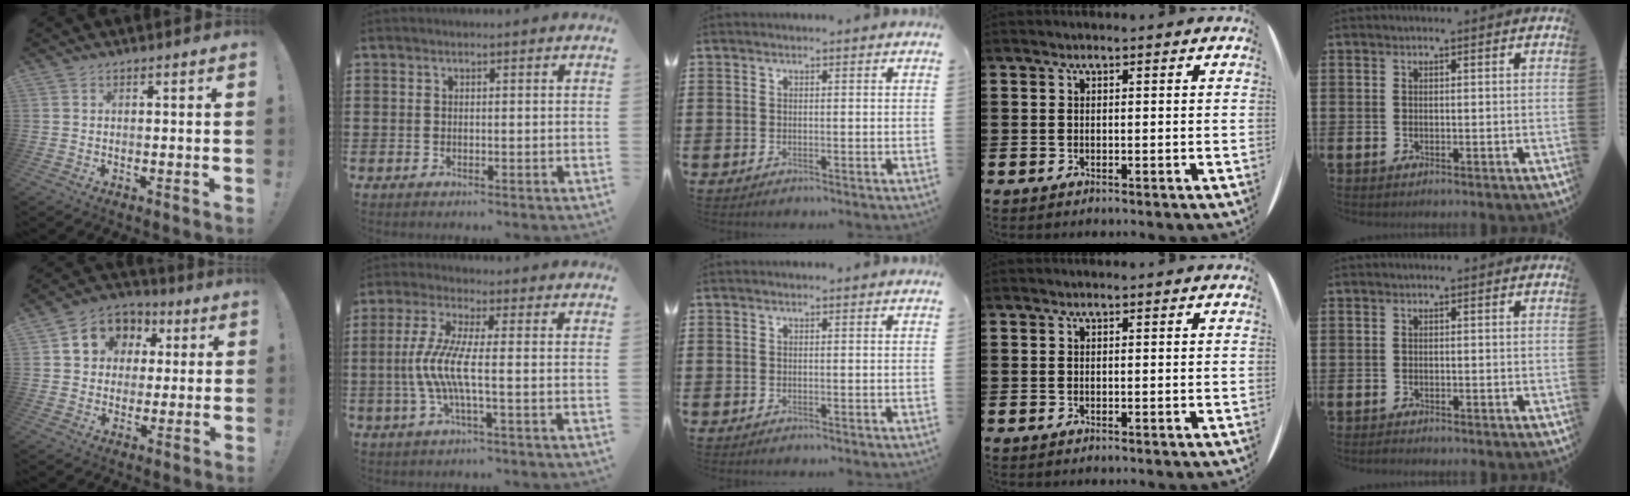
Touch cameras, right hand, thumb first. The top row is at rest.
{"thumb": {"total": 9.9, "force": [2.5, 8.9, 3.5], "torque": [-0.051, -0.006, 0.053]}, "index": {"total": 7.2, "force": [-1.4, 0.8, 7.0], "torque": [-0.166, -0.020, -0.039]}, "little": {"total": 0.6, "force": [-0.4, 0.2, 0.3], "torque": [-0.007, 0.000, -0.010]}}